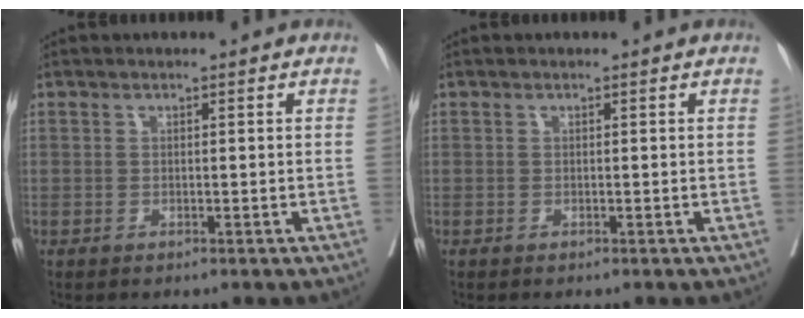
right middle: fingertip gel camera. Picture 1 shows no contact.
{"total": 0.0}